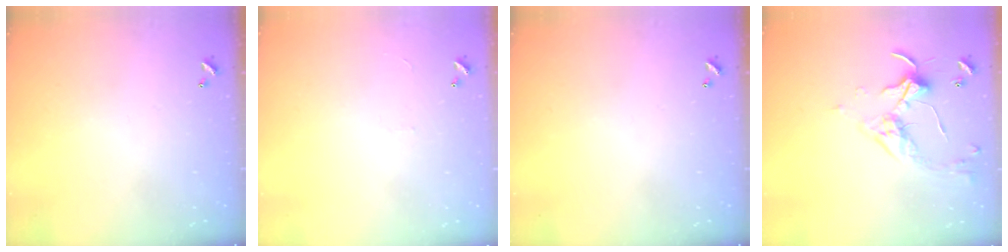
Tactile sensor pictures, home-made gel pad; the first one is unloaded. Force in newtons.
{"total": 1.3, "press": 1.3, "slide": 0.4}
{"total": 0.0}
{"total": 3.3, "press": 3.2, "slide": 0.6}